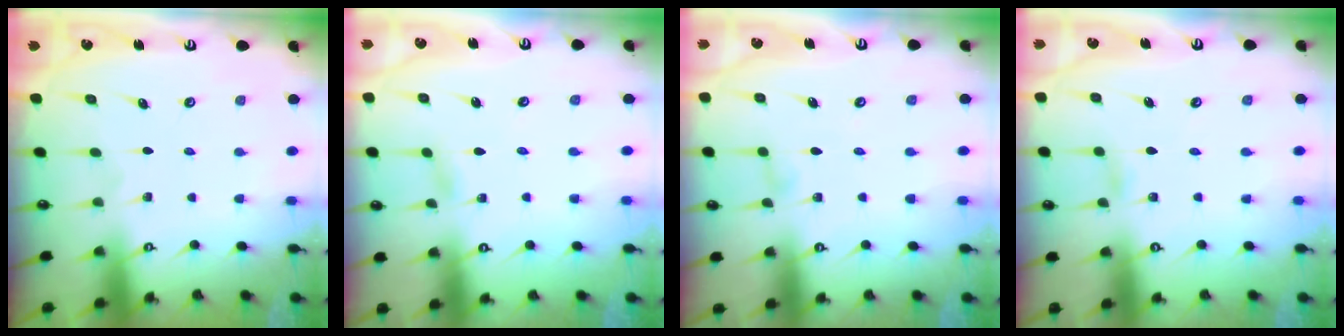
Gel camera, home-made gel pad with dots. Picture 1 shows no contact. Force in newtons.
{"total": 2.4, "press": 2.3, "slide": 0.3}
{"total": 3.0, "press": 3.0, "slide": 0.4}
{"total": 2.9, "press": 2.9, "slide": 0.3}